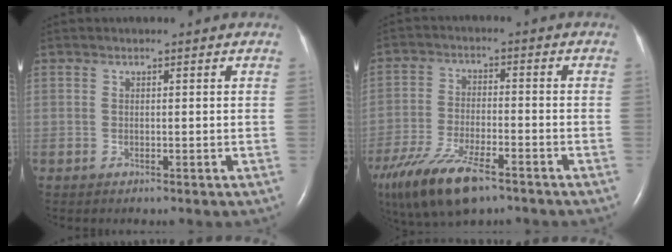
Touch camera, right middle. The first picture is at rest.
{"total": 15.0, "force": [-10.2, 4.8, 9.9], "torque": [-0.225, -0.034, -0.183]}